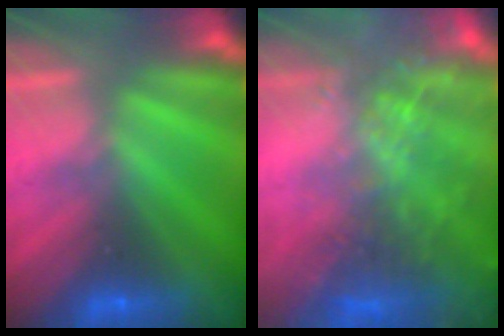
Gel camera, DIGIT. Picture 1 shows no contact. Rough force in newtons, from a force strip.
{"total": 8.6}